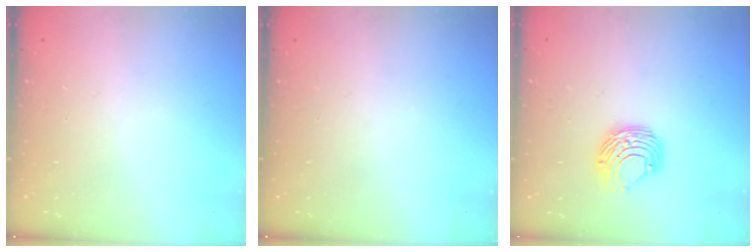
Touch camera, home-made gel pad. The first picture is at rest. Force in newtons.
{"total": 0.0}
{"total": 8.7, "press": 8.6, "slide": 0.7}